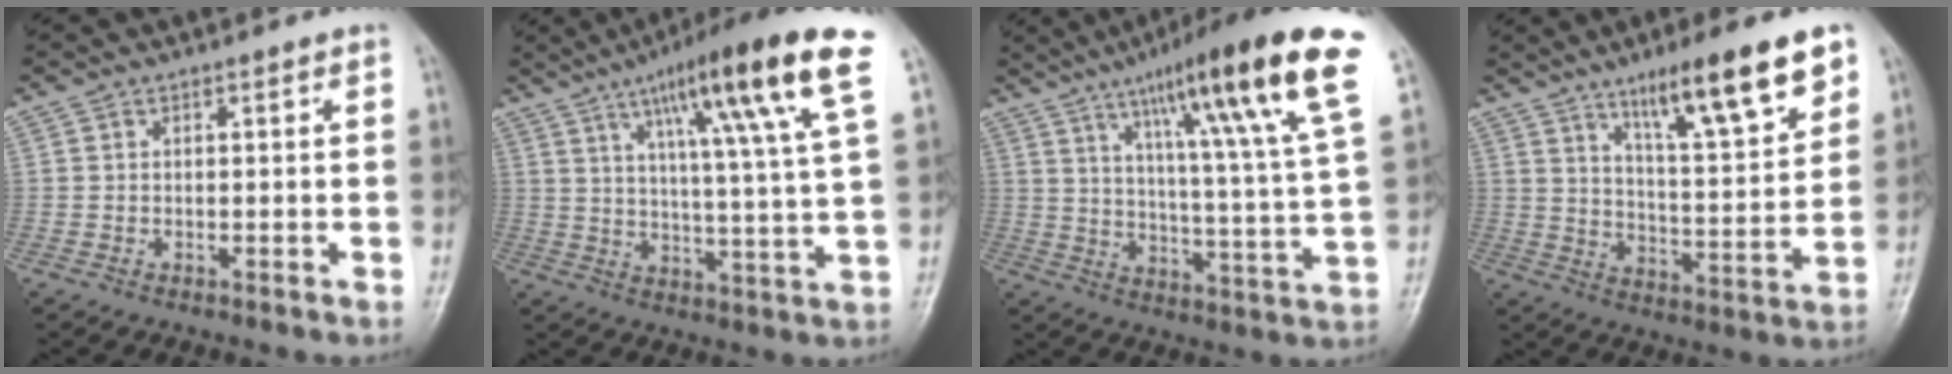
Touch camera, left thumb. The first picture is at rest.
{"total": 19.7, "force": [10.0, 1.5, 17.0], "torque": [-0.249, -0.027, 0.146]}
{"total": 23.5, "force": [13.1, 1.7, 19.4], "torque": [-0.277, -0.040, 0.190]}
{"total": 16.7, "force": [10.2, 3.1, 12.8], "torque": [-0.181, -0.050, 0.168]}